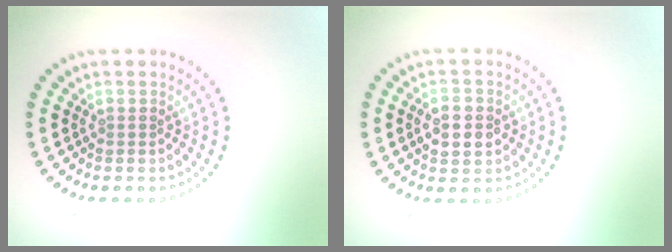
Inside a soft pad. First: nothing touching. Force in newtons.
{"total": 3.0, "press": 3.0, "slide": 0.1}